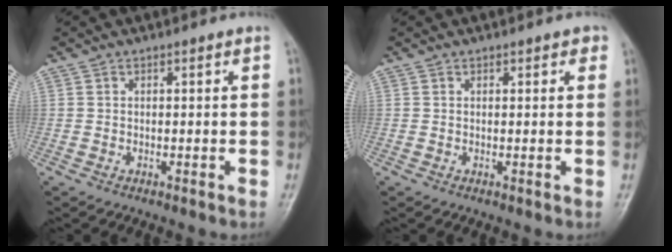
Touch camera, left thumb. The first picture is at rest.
{"total": 1.4, "force": [0.8, 0.7, 0.8], "torque": [0.002, -0.001, 0.005]}